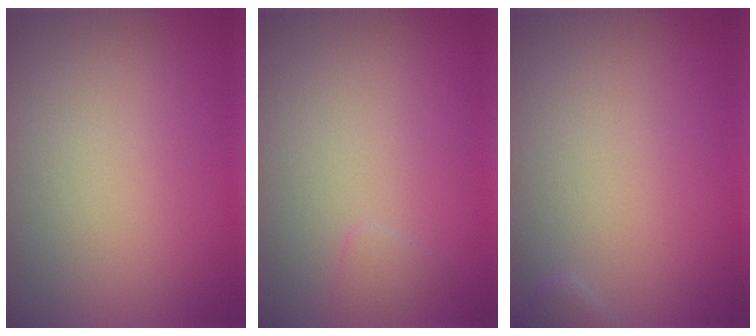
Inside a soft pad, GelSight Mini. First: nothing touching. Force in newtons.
{"total": 0.7, "press": 0.7, "slide": 0.1}
{"total": 0.8, "press": 0.8, "slide": 0.1}